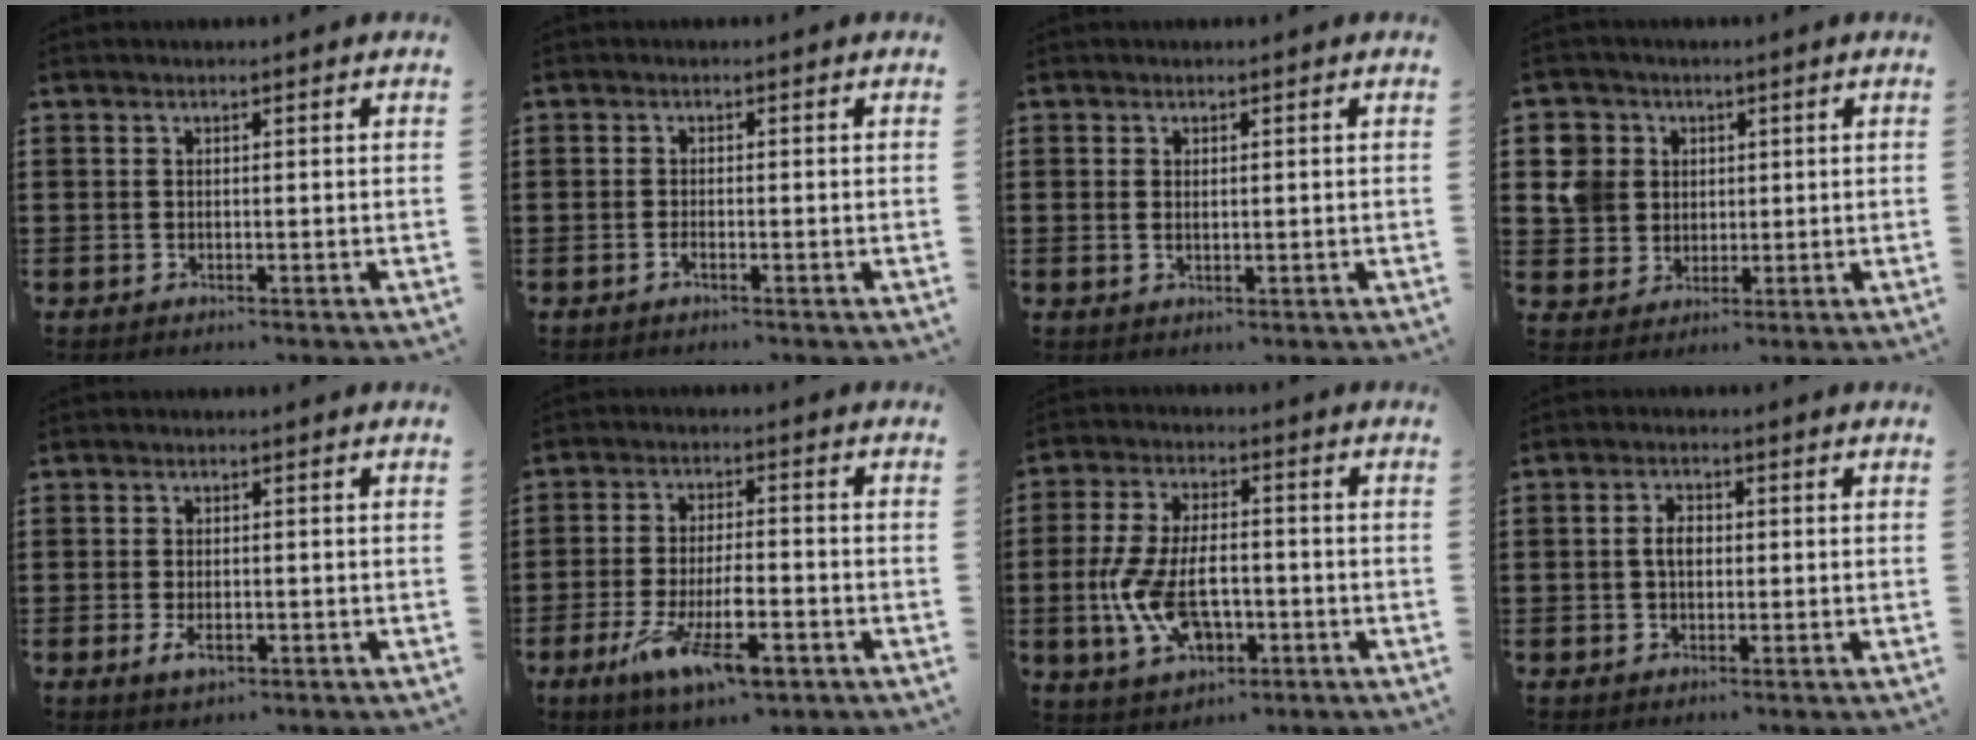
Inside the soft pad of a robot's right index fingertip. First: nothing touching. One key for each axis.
{"total": 1.0, "fx": -0.6, "fy": 0.1, "fz": 0.7, "tx": -0.014, "ty": -0.003, "tz": -0.010}
{"total": 1.0, "fx": 0.3, "fy": 0.5, "fz": 0.8, "tx": -0.016, "ty": 0.004, "tz": 0.005}
{"total": 7.1, "fx": 1.7, "fy": 6.7, "fz": 1.9, "tx": -0.080, "ty": 0.018, "tz": 0.031}
{"total": 2.3, "fx": -0.7, "fy": 0.8, "fz": 2.0, "tx": -0.047, "ty": -0.008, "tz": -0.013}
{"total": 10.7, "fx": -4.9, "fy": 3.5, "fz": 8.8, "tx": -0.175, "ty": 0.000, "tz": -0.086}
{"total": 10.1, "fx": -2.3, "fy": 5.3, "fz": 8.3, "tx": -0.190, "ty": 0.002, "tz": -0.045}
{"total": 3.0, "fx": 0.1, "fy": 1.8, "fz": 2.5, "tx": -0.049, "ty": 0.007, "tz": 0.000}